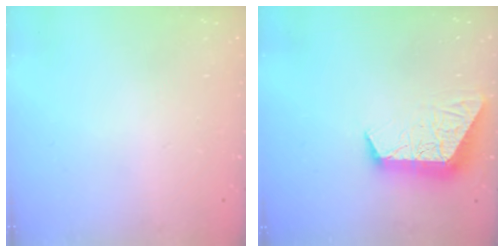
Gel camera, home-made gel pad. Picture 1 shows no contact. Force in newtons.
{"total": 10.8, "press": 10.8, "slide": 0.9}